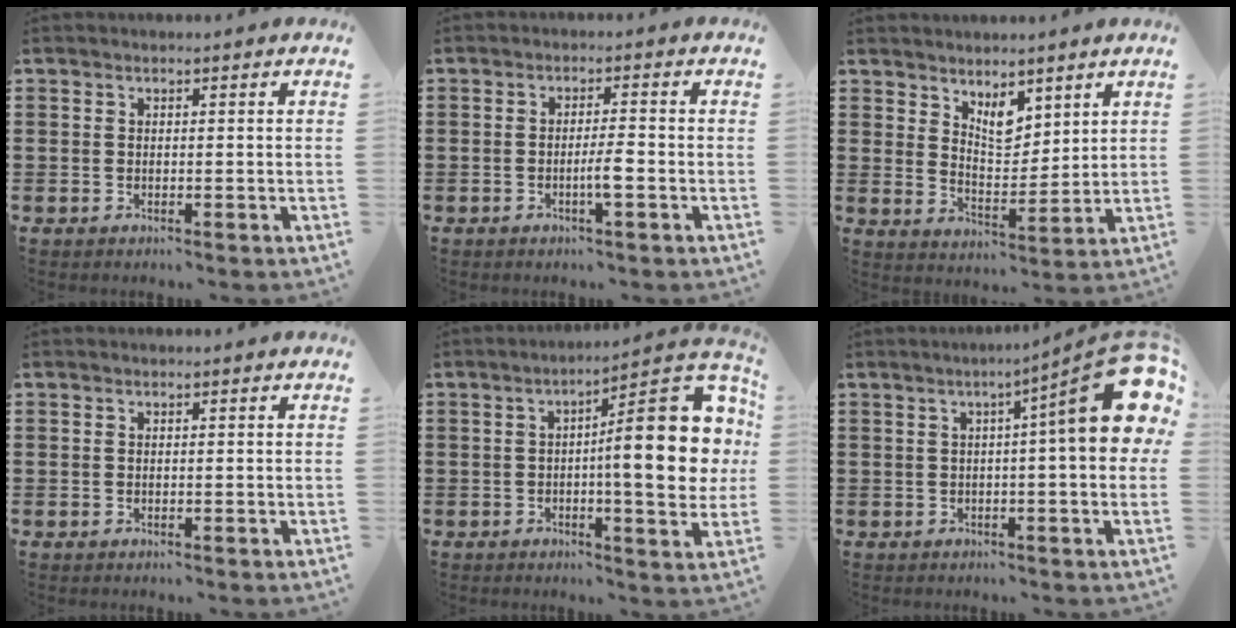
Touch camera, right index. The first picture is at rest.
{"total": 3.5, "force": [-1.2, 0.1, 3.2], "torque": [-0.065, -0.006, -0.024]}
{"total": 5.5, "force": [4.0, 2.5, 2.8], "torque": [-0.049, -0.013, 0.070]}
{"total": 0.0}
{"total": 17.3, "force": [1.8, 4.3, 16.7], "torque": [-0.235, -0.017, 0.022]}
{"total": 13.3, "force": [3.7, 2.1, 12.6], "torque": [-0.170, -0.033, 0.059]}